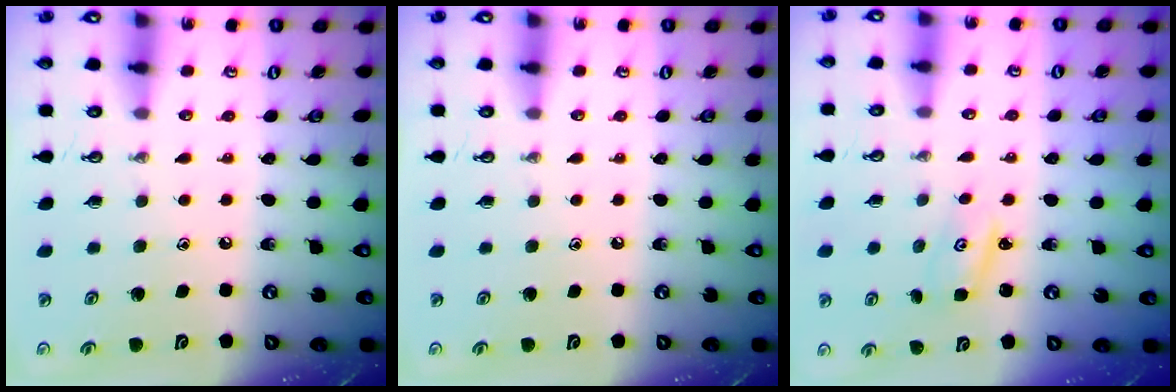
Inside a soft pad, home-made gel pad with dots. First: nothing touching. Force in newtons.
{"total": 0.0}
{"total": 2.4, "press": 2.3, "slide": 0.4}